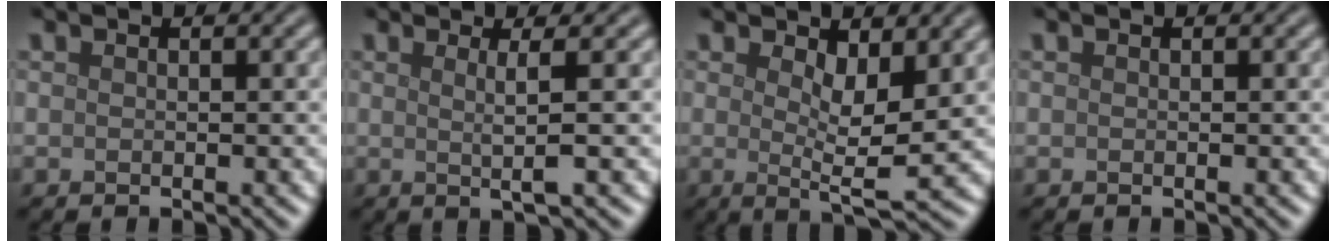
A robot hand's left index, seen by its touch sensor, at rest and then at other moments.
{"total": 2.5, "force": [0.4, 0.4, 2.4], "torque": [-0.047, -0.001, 0.002]}
{"total": 4.4, "force": [0.9, 1.3, 4.1], "torque": [-0.066, -0.012, 0.017]}
{"total": 0.0}